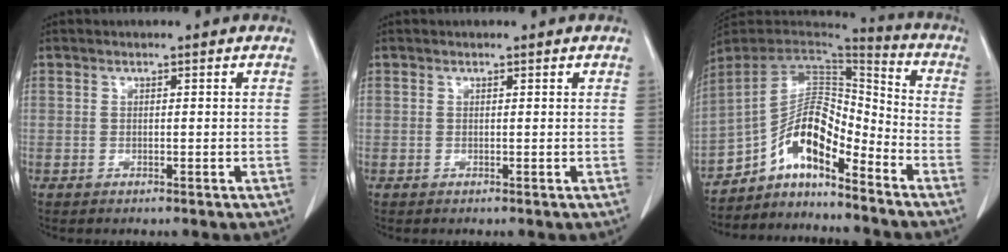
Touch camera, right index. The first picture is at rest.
{"total": 0.0}
{"total": 11.7, "force": [-8.3, 3.1, 7.6], "torque": [-0.126, 0.032, -0.147]}